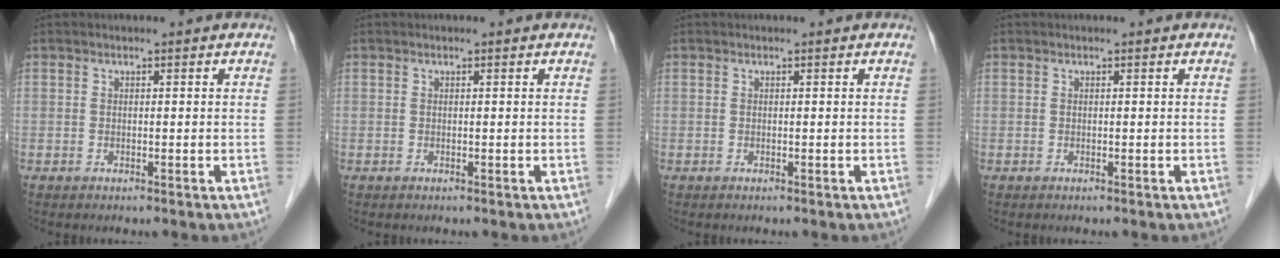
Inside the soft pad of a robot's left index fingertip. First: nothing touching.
{"total": 0.0}
{"total": 0.0}
{"total": 0.0}